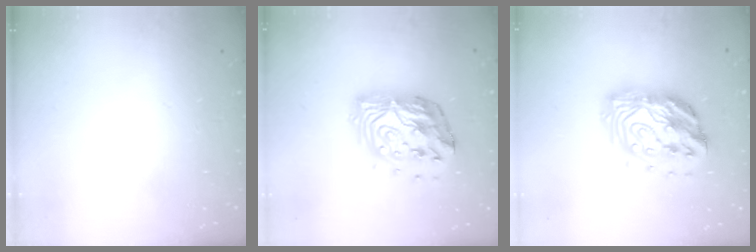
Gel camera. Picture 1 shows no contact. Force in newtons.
{"total": 15.0, "press": 15.0, "slide": 1.5}
{"total": 16.6, "press": 16.5, "slide": 1.5}